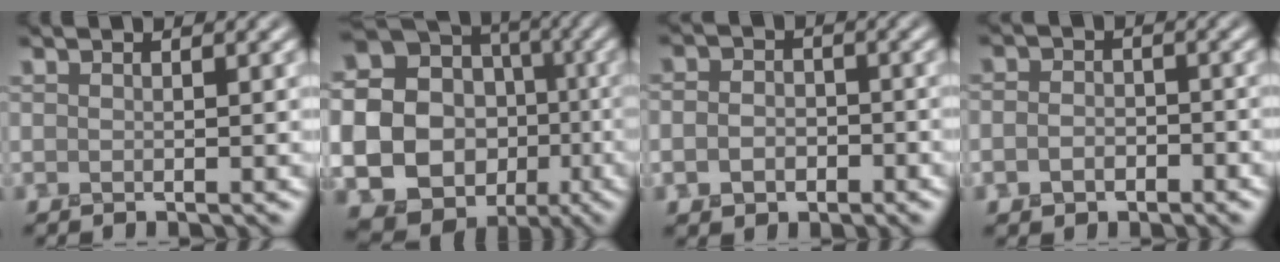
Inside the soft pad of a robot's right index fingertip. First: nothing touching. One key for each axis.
{"total": 27.5, "fx": -5.2, "fy": 25.6, "fz": 8.5, "tx": -0.157, "ty": -0.008, "tz": -0.100}
{"total": 3.1, "fx": -1.0, "fy": 2.4, "fz": 1.6, "tx": -0.019, "ty": -0.005, "tz": -0.023}
{"total": 2.6, "fx": -1.1, "fy": 2.0, "fz": 1.3, "tx": -0.016, "ty": -0.001, "tz": -0.024}